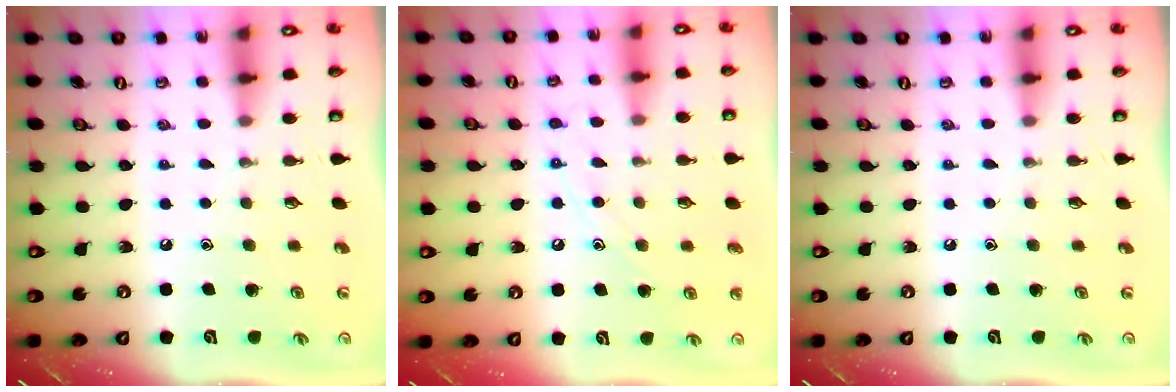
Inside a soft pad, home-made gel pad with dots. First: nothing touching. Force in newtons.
{"total": 7.9, "press": 7.9, "slide": 0.7}
{"total": 0.0}